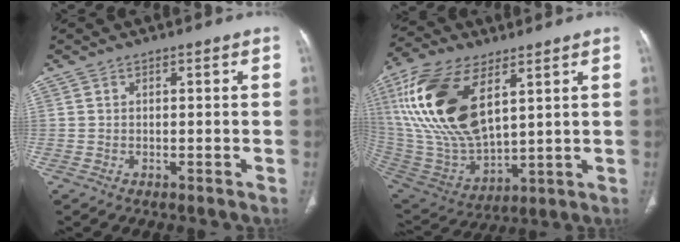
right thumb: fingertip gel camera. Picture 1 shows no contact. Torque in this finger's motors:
{"motor_torque": [-1.42, 2.68, 1.84, 0.93, 0.81]}